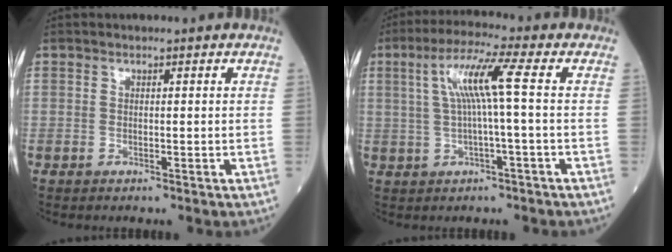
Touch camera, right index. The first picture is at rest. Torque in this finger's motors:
{"motor_torque": [1.01, 0.44, 0.62, 0.20]}